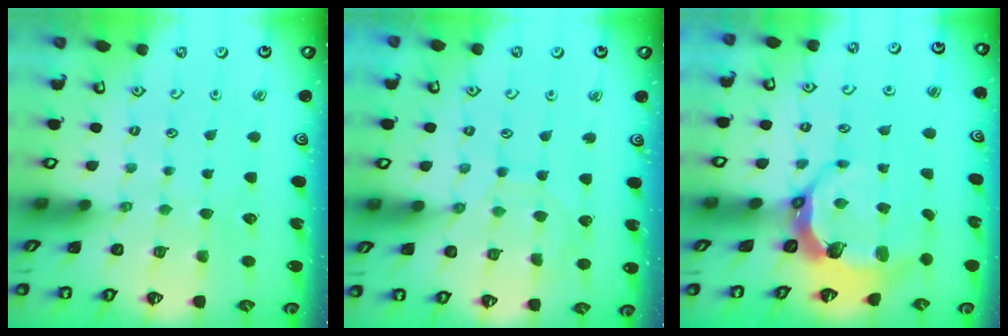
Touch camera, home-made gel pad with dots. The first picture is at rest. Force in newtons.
{"total": 6.3, "press": 6.3, "slide": 0.5}
{"total": 8.0, "press": 6.4, "slide": 4.8}